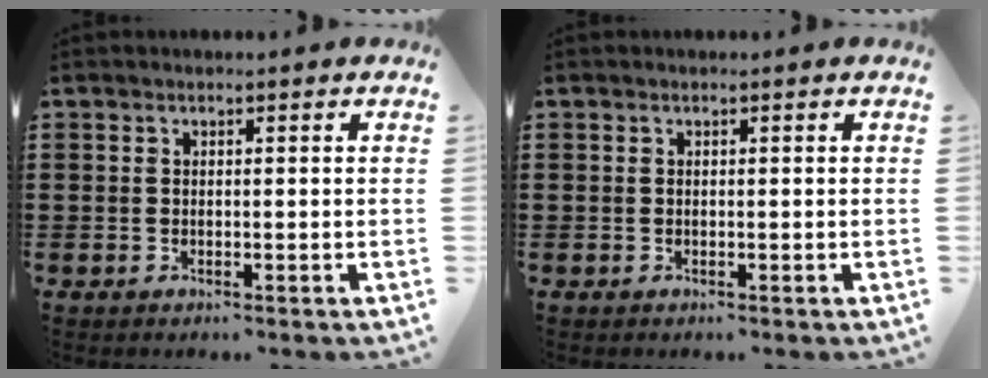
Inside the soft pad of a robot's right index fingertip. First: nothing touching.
{"total": 0.0}